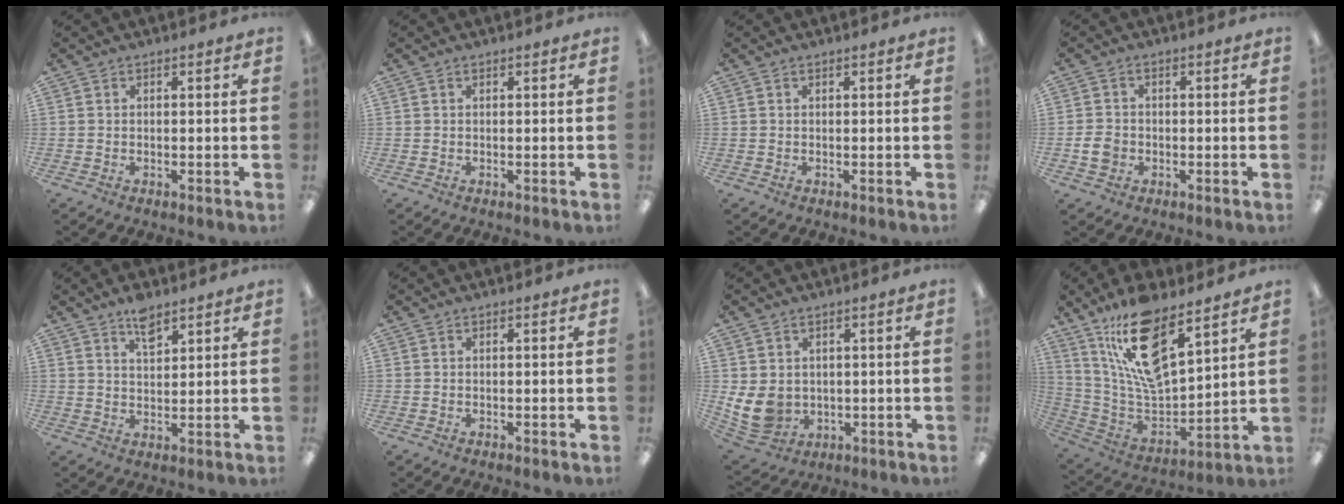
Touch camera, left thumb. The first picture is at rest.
{"total": 0.0}
{"total": 0.0}
{"total": 3.7, "force": [-0.9, 3.1, 1.7], "torque": [-0.036, 0.005, -0.018]}
{"total": 5.7, "force": [4.2, 2.4, 3.0], "torque": [-0.044, -0.020, 0.072]}
{"total": 0.0}
{"total": 8.4, "force": [0.9, 6.8, 4.8], "torque": [-0.120, -0.007, 0.021]}
{"total": 19.2, "force": [12.8, 7.4, 12.3], "torque": [-0.240, -0.073, 0.222]}